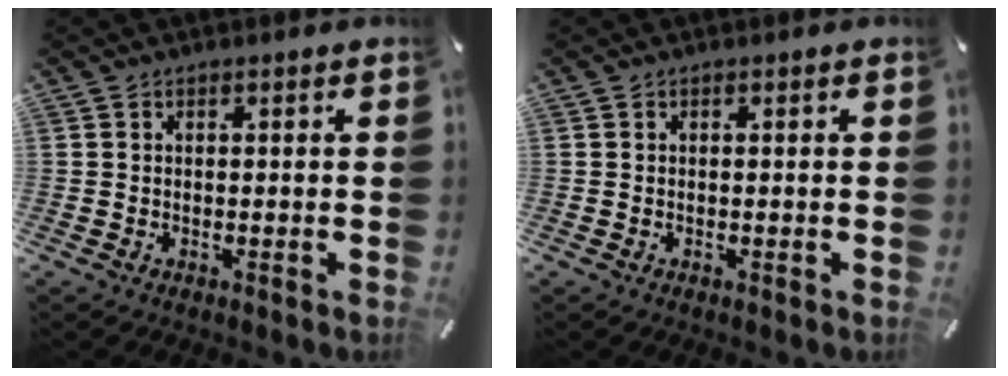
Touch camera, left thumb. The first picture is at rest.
{"total": 0.0}